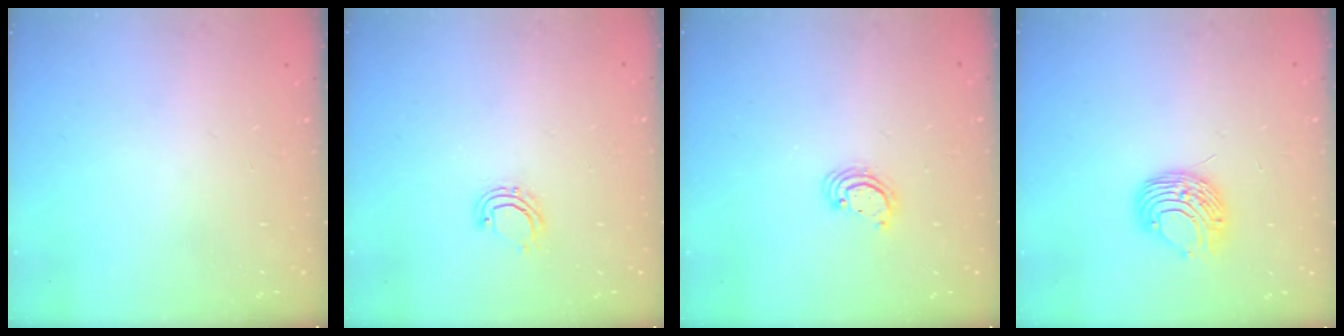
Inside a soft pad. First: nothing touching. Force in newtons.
{"total": 5.0, "press": 4.9, "slide": 1.0}
{"total": 2.4, "press": 2.4, "slide": 0.1}
{"total": 8.9, "press": 8.9, "slide": 0.7}